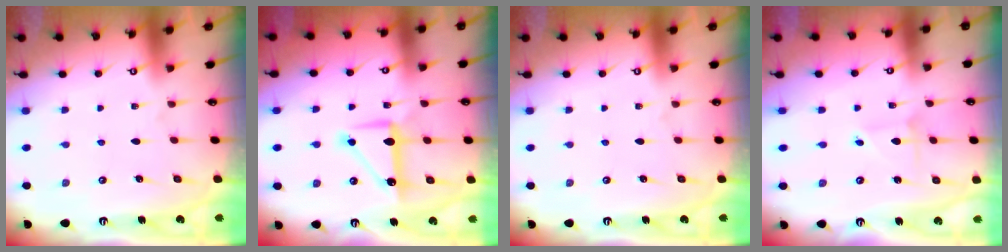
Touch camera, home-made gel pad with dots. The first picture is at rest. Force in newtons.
{"total": 10.2, "press": 10.2, "slide": 0.8}
{"total": 0.0}
{"total": 2.2, "press": 2.2, "slide": 0.1}